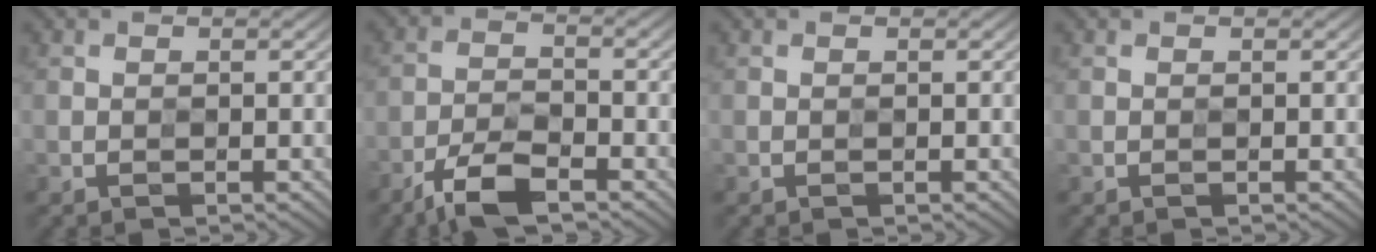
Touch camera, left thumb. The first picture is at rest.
{"total": 6.3, "force": [-4.5, 1.9, 4.0], "torque": [-0.080, 0.000, -0.091]}
{"total": 0.0}
{"total": 0.0}